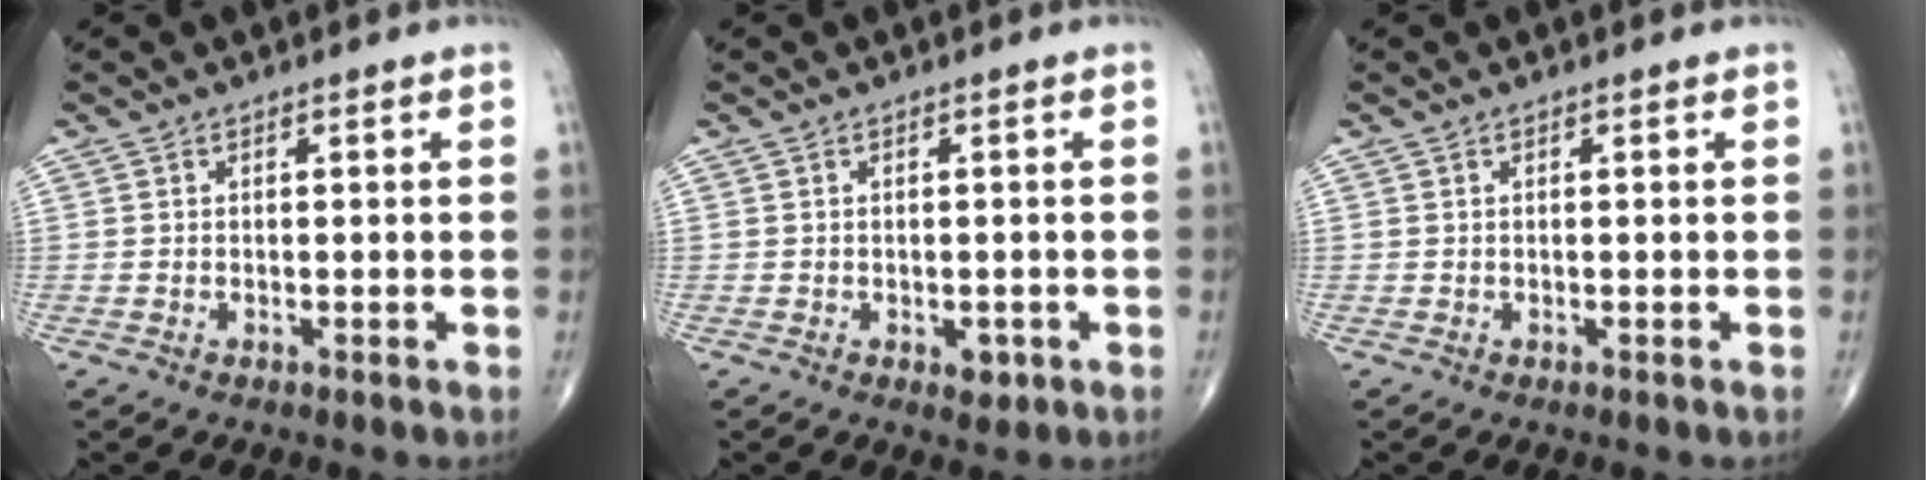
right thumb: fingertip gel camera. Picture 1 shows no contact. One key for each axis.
{"total": 2.0, "fx": -0.8, "fy": 1.3, "fz": 1.4, "tx": -0.007, "ty": -0.001, "tz": -0.007}
{"total": 0.0}